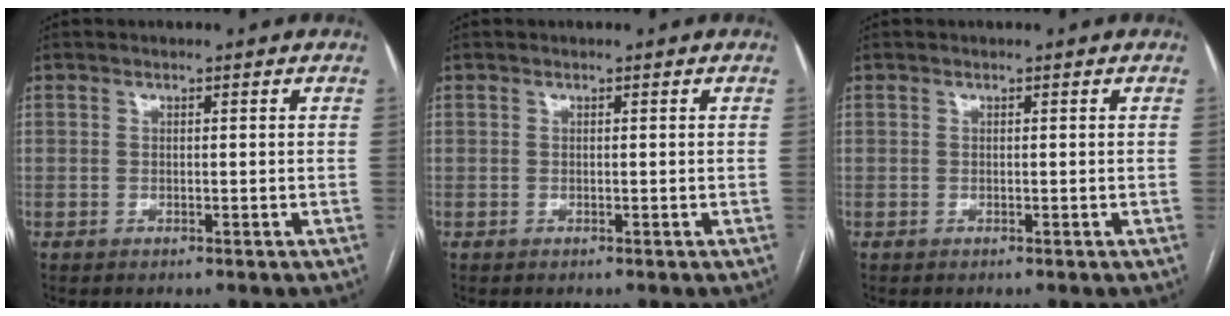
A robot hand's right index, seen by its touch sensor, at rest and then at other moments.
{"total": 0.0}
{"total": 0.0}